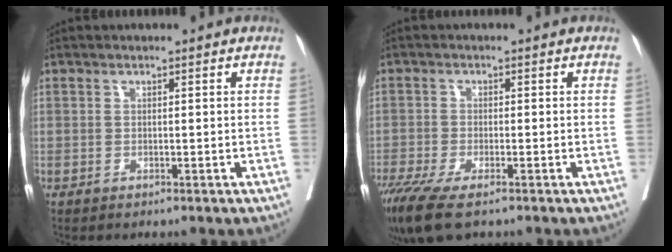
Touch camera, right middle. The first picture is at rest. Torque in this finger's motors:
{"motor_torque": [1.16, -0.96, 0.49, 0.12]}